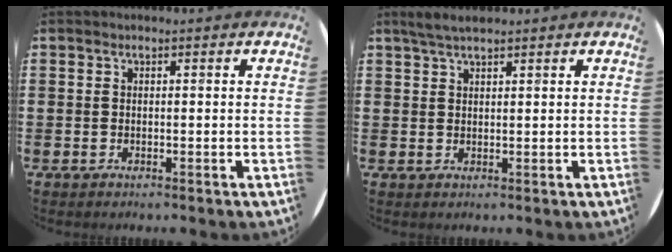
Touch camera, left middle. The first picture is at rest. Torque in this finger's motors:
{"motor_torque": [0.17, -0.09, 0.04, 0.00]}